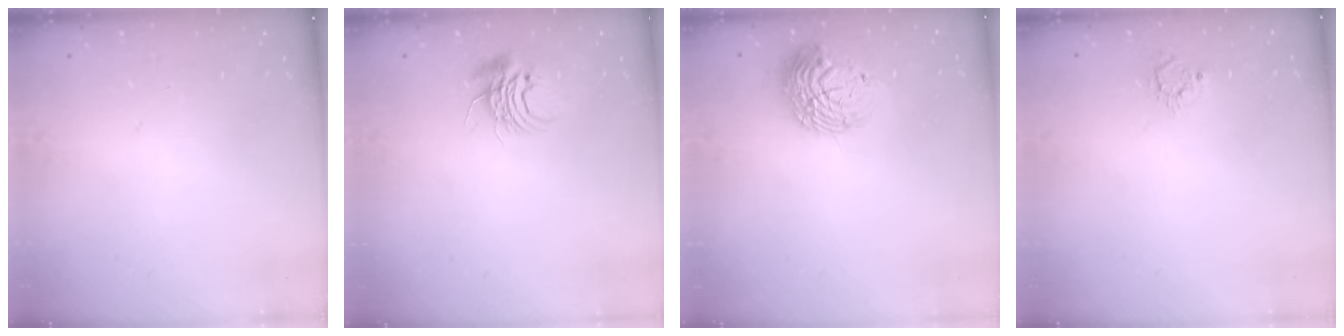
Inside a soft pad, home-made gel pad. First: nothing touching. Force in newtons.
{"total": 7.5, "press": 7.5, "slide": 0.4}
{"total": 11.0, "press": 10.9, "slide": 1.0}
{"total": 5.6, "press": 5.6, "slide": 0.2}